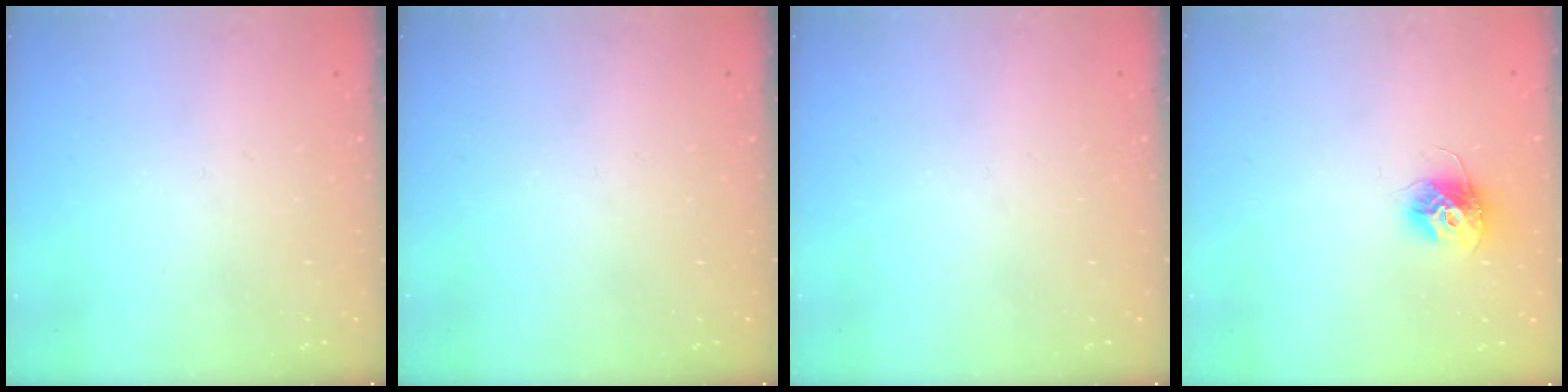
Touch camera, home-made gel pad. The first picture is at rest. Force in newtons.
{"total": 0.0}
{"total": 0.0}
{"total": 10.4, "press": 10.4, "slide": 0.5}